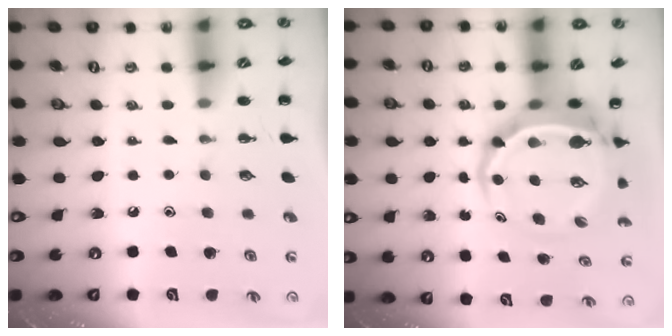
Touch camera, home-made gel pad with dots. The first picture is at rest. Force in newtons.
{"total": 7.3, "press": 7.1, "slide": 1.8}